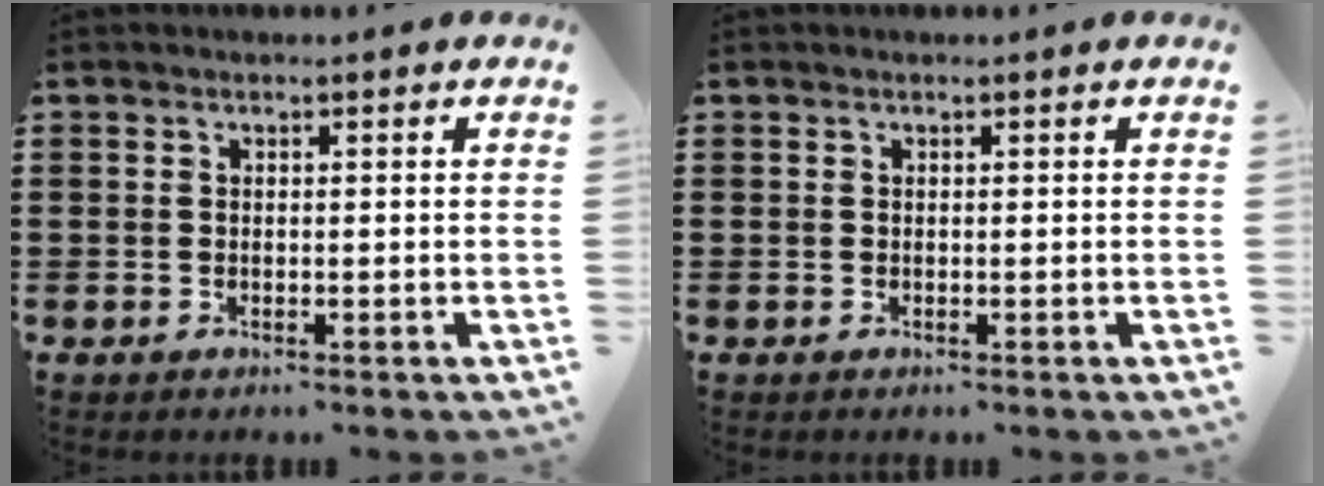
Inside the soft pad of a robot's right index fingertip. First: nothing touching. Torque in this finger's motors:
{"motor_torque": [-0.81, 1.33, 0.00, 0.01]}